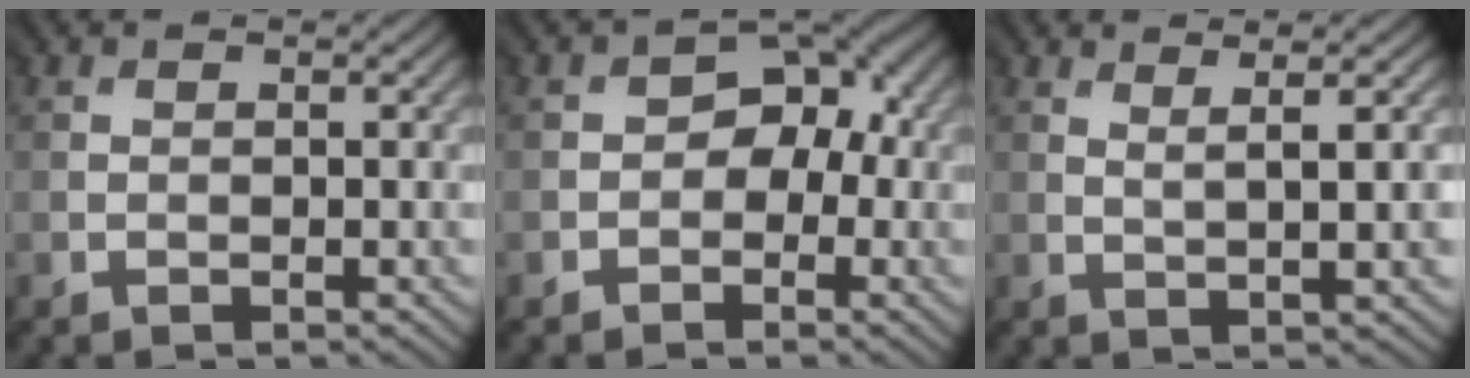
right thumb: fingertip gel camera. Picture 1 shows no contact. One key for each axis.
{"total": 5.0, "fx": -0.5, "fy": 4.0, "fz": 3.0, "tx": -0.017, "ty": 0.004, "tz": -0.013}
{"total": 2.2, "fx": 1.7, "fy": -0.2, "fz": 1.5, "tx": -0.019, "ty": 0.009, "tz": 0.032}